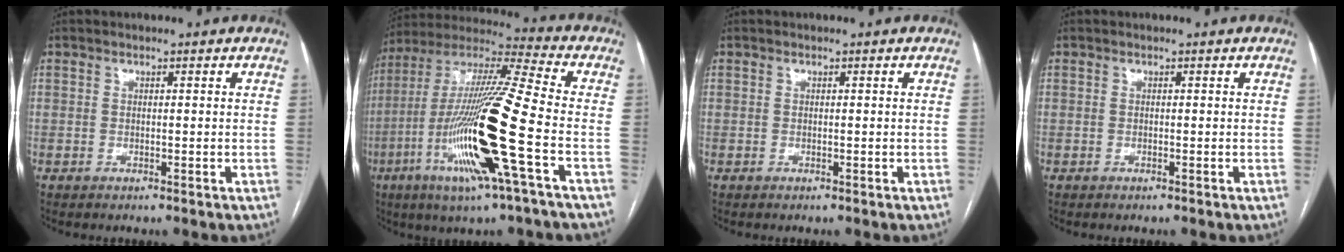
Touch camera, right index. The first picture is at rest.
{"total": 21.0, "force": [-6.4, 0.0, 20.1], "torque": [-0.413, -0.025, -0.127]}
{"total": 0.0}
{"total": 0.0}